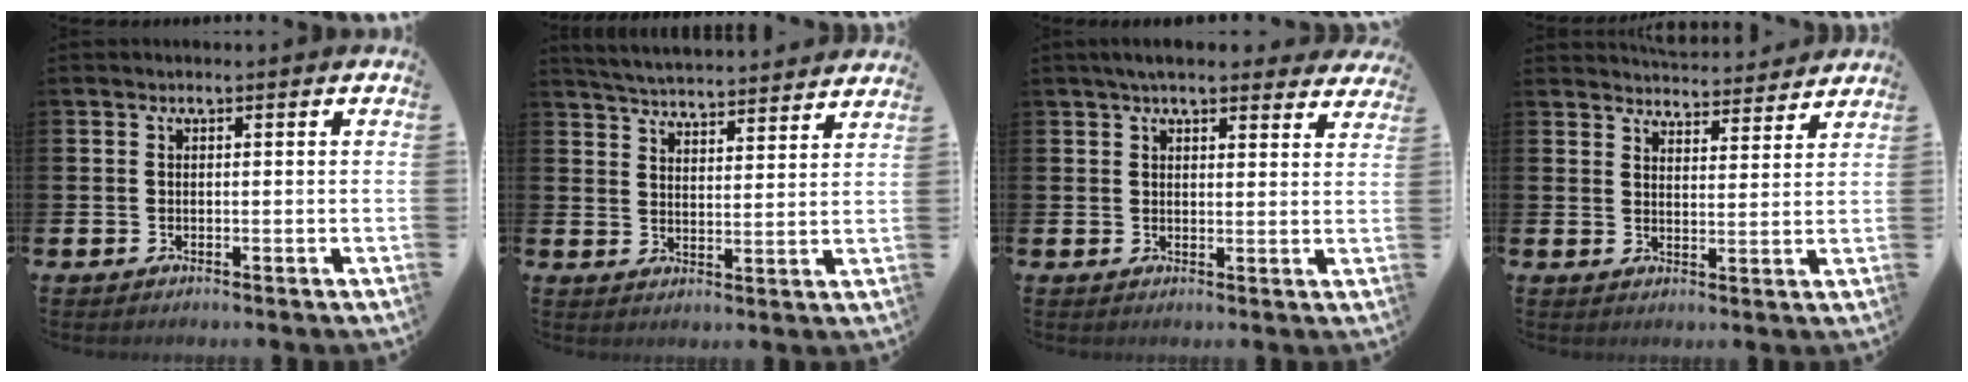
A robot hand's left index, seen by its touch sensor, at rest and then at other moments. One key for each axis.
{"total": 5.3, "fx": 5.3, "fy": 0.2, "fz": 0.2, "tx": -0.018, "ty": -0.043, "tz": 0.091}
{"total": 4.9, "fx": 4.4, "fy": 1.2, "fz": 1.8, "tx": -0.032, "ty": -0.015, "tz": 0.078}
{"total": 4.7, "fx": 4.7, "fy": 0.5, "fz": -0.1, "tx": 0.000, "ty": -0.038, "tz": 0.080}